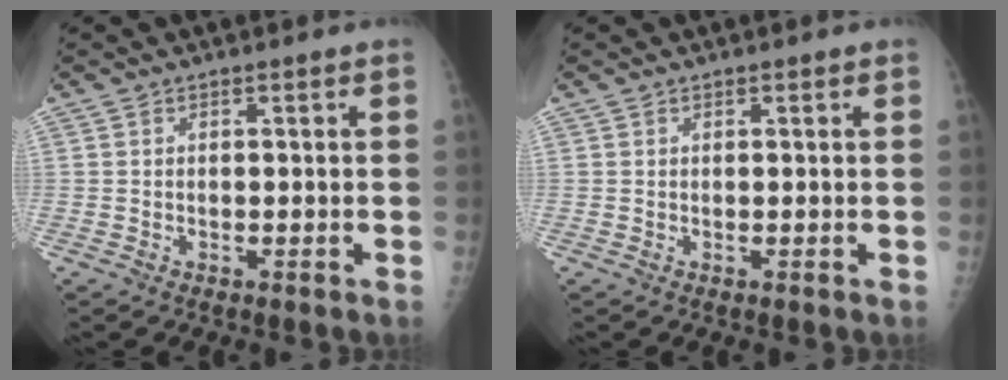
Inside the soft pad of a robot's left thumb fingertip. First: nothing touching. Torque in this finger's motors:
{"motor_torque": [0.18, -0.02, -0.04, -0.04, -0.02]}